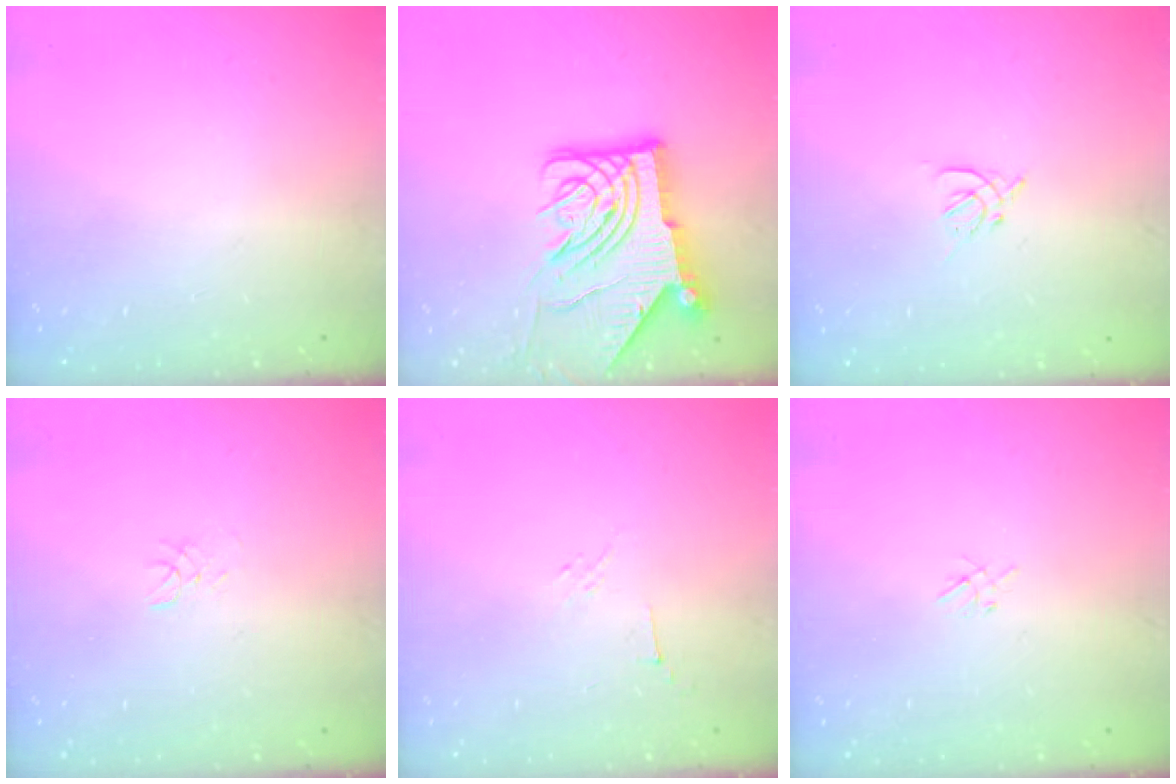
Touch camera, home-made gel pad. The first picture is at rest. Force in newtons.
{"total": 15.0, "press": 14.9, "slide": 1.5}
{"total": 2.7, "press": 2.6, "slide": 0.7}
{"total": 1.7, "press": 1.7, "slide": 0.2}
{"total": 2.9, "press": 2.8, "slide": 0.8}
{"total": 2.0, "press": 2.0, "slide": 0.4}